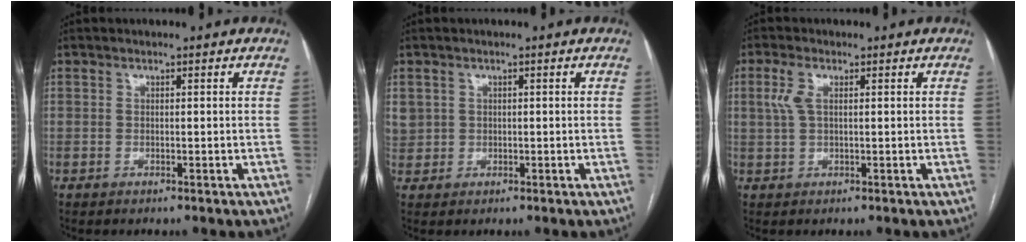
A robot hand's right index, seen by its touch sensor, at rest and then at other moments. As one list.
[{"total": 3.7, "force": [0.8, 3.5, 0.7], "torque": [-0.022, 0.010, 0.028]}, {"total": 3.2, "force": [1.0, 1.3, 2.8], "torque": [-0.075, 0.013, 0.024]}]